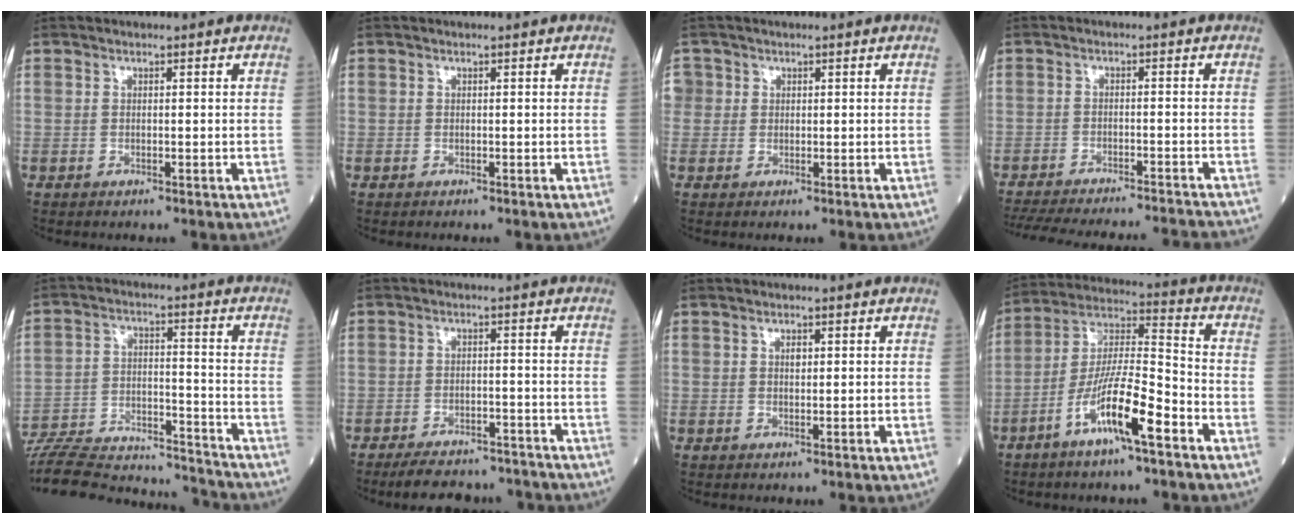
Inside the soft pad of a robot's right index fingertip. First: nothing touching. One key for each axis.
{"total": 0.0}
{"total": 2.4, "fx": 0.5, "fy": 2.3, "fz": 0.2, "tx": 0.007, "ty": 0.009, "tz": 0.007}
{"total": 21.5, "fx": -19.9, "fy": 1.7, "fz": 7.9, "tx": -0.151, "ty": -0.033, "tz": -0.269}
{"total": 22.5, "fx": -21.3, "fy": 3.7, "fz": 6.4, "tx": -0.143, "ty": -0.002, "tz": -0.321}
{"total": 10.0, "fx": -9.2, "fy": 2.9, "fz": 2.9, "tx": -0.041, "ty": 0.007, "tz": -0.124}
{"total": 1.1, "fx": 0.4, "fy": 0.5, "fz": 0.9, "tx": -0.015, "ty": 0.000, "tz": 0.005}
{"total": 12.7, "fx": -6.4, "fy": 1.5, "fz": 10.8, "tx": -0.210, "ty": -0.002, "tz": -0.121}